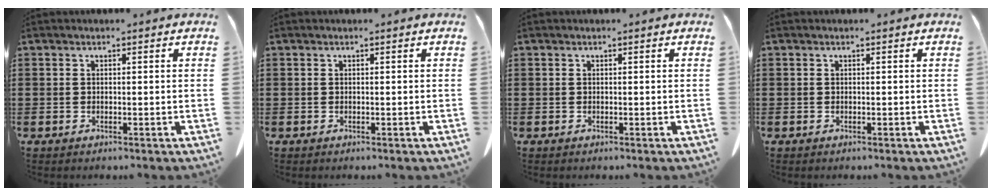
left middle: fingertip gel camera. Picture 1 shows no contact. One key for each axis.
{"total": 0.0}
{"total": 0.0}
{"total": 0.0}